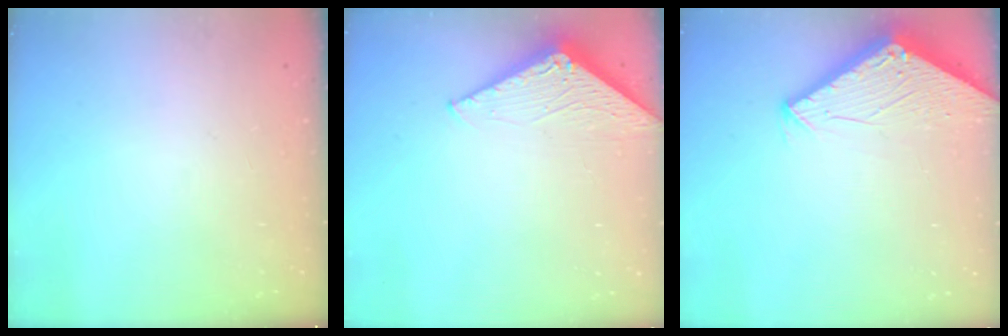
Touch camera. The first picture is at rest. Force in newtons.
{"total": 3.2, "press": 3.1, "slide": 0.2}
{"total": 2.9, "press": 2.9, "slide": 0.2}